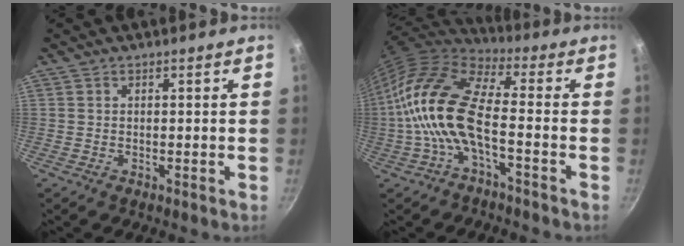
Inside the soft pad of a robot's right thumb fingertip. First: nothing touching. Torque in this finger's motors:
{"motor_torque": [-0.47, 1.53, 2.42, -0.35, 0.80]}